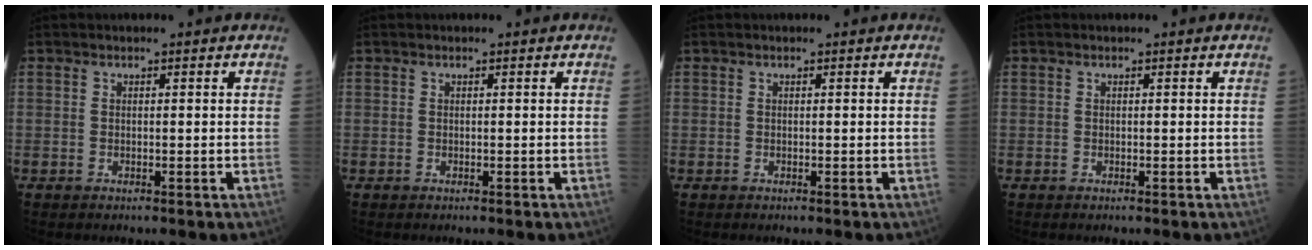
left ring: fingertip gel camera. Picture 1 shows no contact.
{"total": 0.0}
{"total": 0.0}
{"total": 0.0}